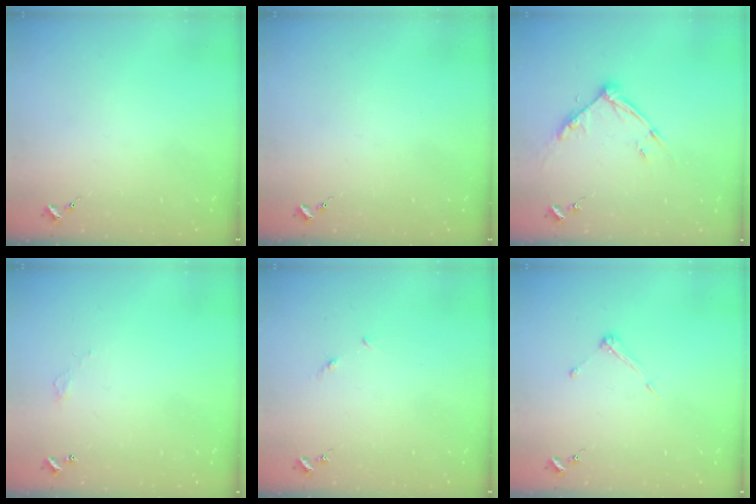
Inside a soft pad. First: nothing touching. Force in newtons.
{"total": 0.0}
{"total": 10.3, "press": 10.2, "slide": 0.9}
{"total": 2.7, "press": 2.7, "slide": 0.2}
{"total": 3.4, "press": 3.4, "slide": 0.4}
{"total": 5.7, "press": 5.7, "slide": 0.4}